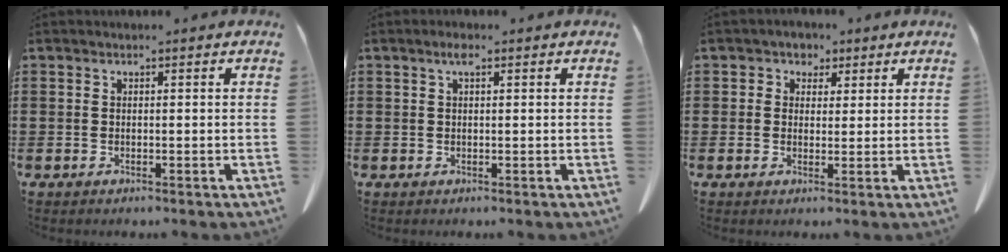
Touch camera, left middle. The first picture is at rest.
{"total": 1.7, "force": [0.7, 0.6, 1.4], "torque": [-0.030, 0.005, 0.012]}
{"total": 2.4, "force": [1.4, 2.0, 0.2], "torque": [-0.017, 0.012, 0.025]}